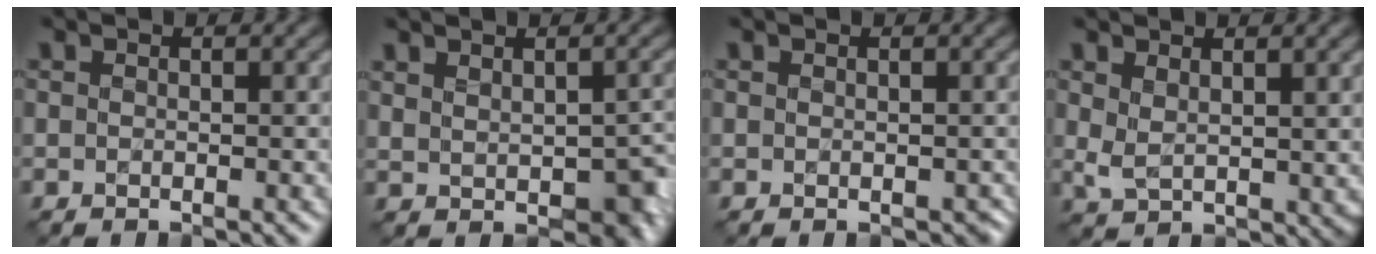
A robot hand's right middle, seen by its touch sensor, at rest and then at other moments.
{"total": 5.0, "force": [-0.2, 3.0, 4.0], "torque": [-0.061, -0.017, 0.017]}
{"total": 1.1, "force": [-0.5, 0.8, 0.5], "torque": [0.000, -0.006, -0.004]}
{"total": 2.9, "force": [0.9, 1.8, 2.1], "torque": [-0.045, -0.012, 0.028]}